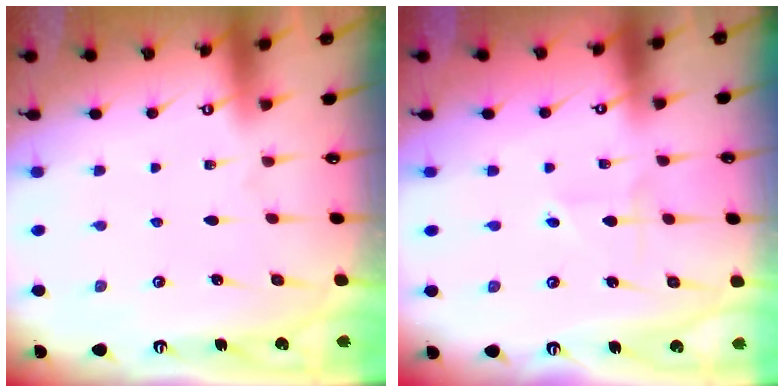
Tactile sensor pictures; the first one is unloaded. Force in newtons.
{"total": 1.8, "press": 1.8, "slide": 0.1}